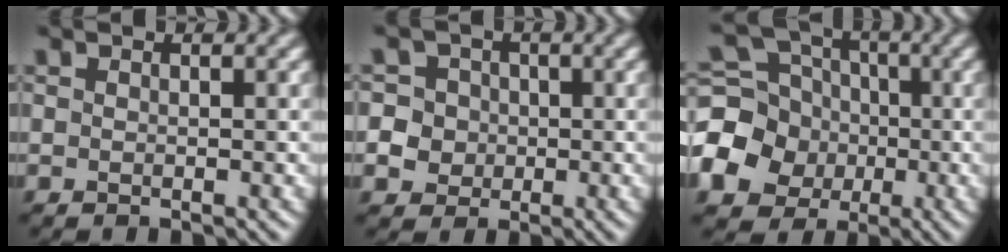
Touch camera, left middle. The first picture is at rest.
{"total": 7.5, "force": [-0.2, 7.1, 2.4], "torque": [-0.047, 0.027, -0.024]}
{"total": 9.5, "force": [-2.0, 8.1, 4.5], "torque": [-0.111, -0.015, -0.053]}